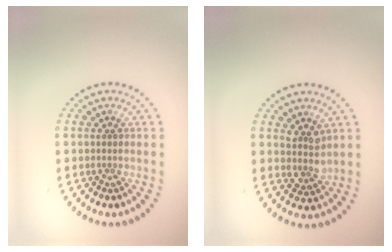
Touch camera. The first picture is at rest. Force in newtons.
{"total": 2.1, "press": 1.6, "slide": 1.4}